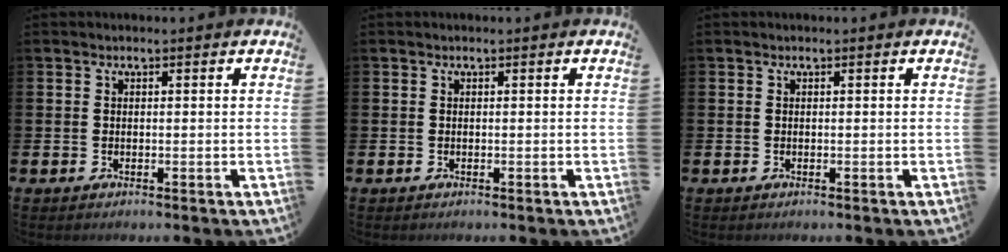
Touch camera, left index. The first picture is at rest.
{"total": 0.0}
{"total": 0.0}